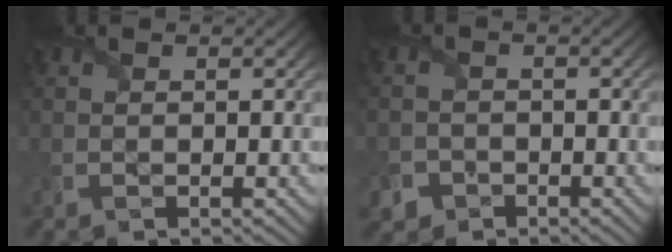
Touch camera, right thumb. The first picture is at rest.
{"total": 3.0, "force": [-1.9, 2.4, 0.4], "torque": [-0.004, -0.002, -0.041]}